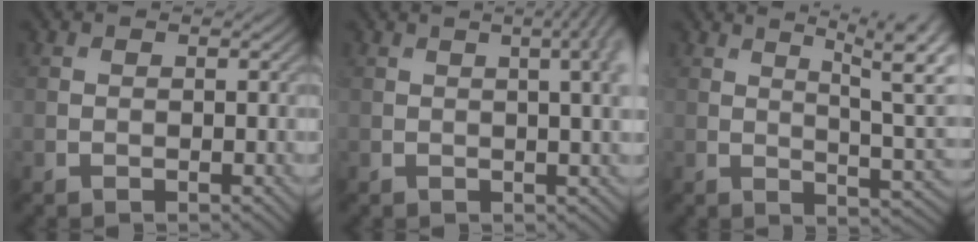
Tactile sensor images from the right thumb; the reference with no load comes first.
{"total": 6.6, "force": [2.0, 2.1, 5.9], "torque": [-0.056, 0.023, 0.010]}
{"total": 12.8, "force": [5.8, 4.1, 10.6], "torque": [-0.142, 0.028, 0.076]}